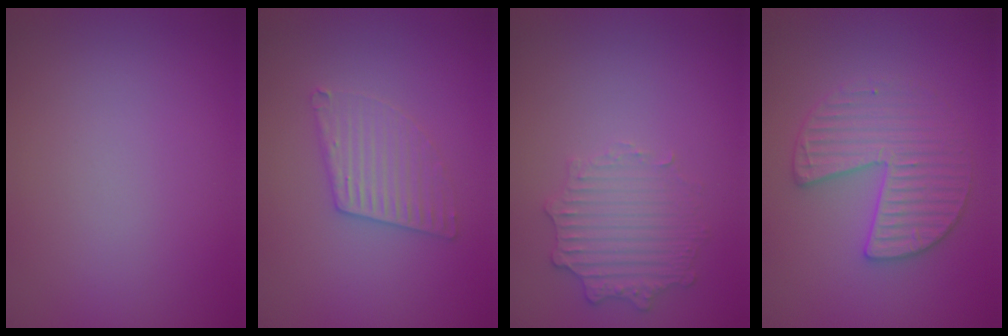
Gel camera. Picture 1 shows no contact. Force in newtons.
{"total": 2.8, "press": 2.8, "slide": 0.3}
{"total": 2.6, "press": 2.5, "slide": 0.7}
{"total": 3.5, "press": 3.4, "slide": 0.4}